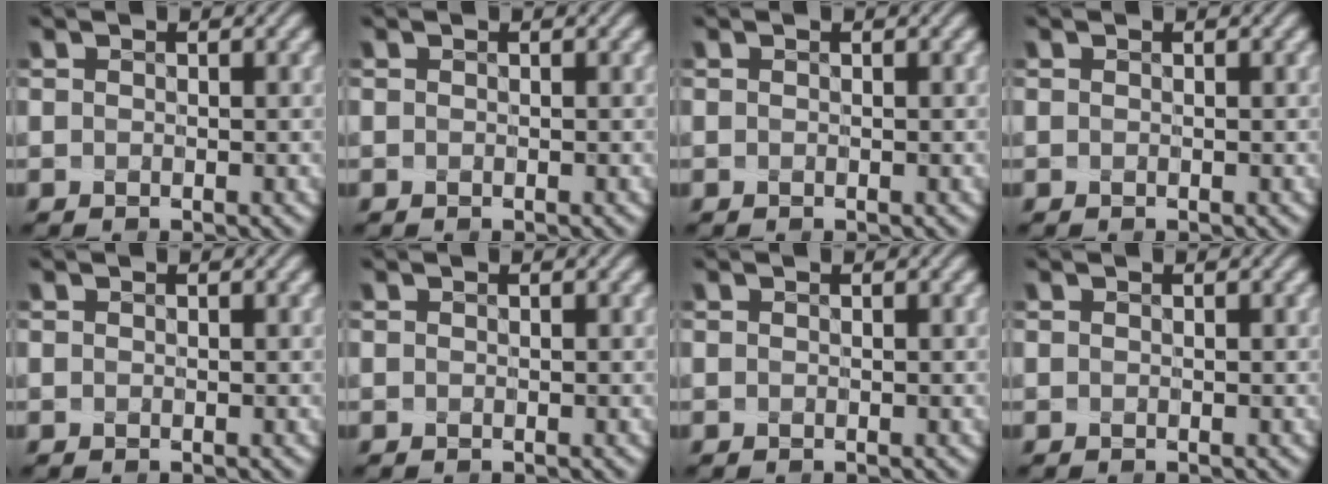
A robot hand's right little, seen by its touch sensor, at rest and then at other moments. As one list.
[{"total": 0.0}, {"total": 0.0}, {"total": 0.0}, {"total": 0.0}, {"total": 0.0}, {"total": 0.0}, {"total": 0.0}]